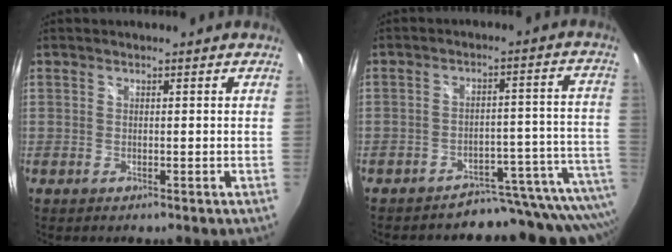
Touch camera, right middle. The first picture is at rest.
{"total": 16.1, "force": [-15.0, 4.0, 4.0], "torque": [-0.014, 0.022, -0.202]}